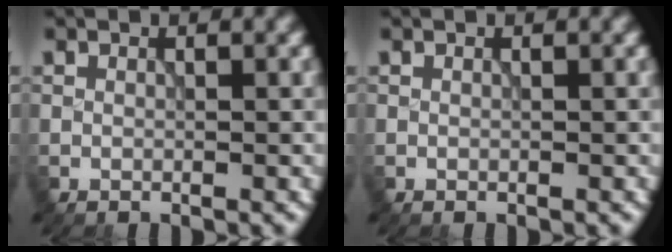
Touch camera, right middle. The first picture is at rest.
{"total": 0.0}